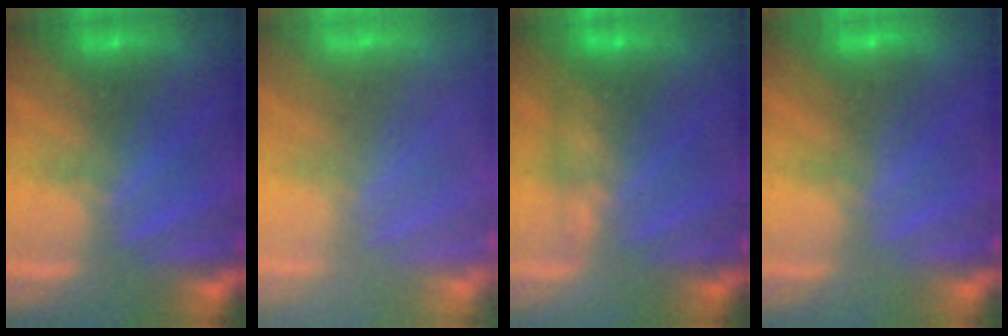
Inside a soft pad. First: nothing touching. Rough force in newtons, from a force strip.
{"total": 7.6}
{"total": 4.5}
{"total": 2.8}